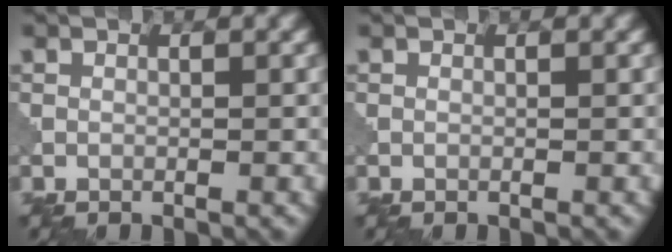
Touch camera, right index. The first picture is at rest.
{"total": 0.0}